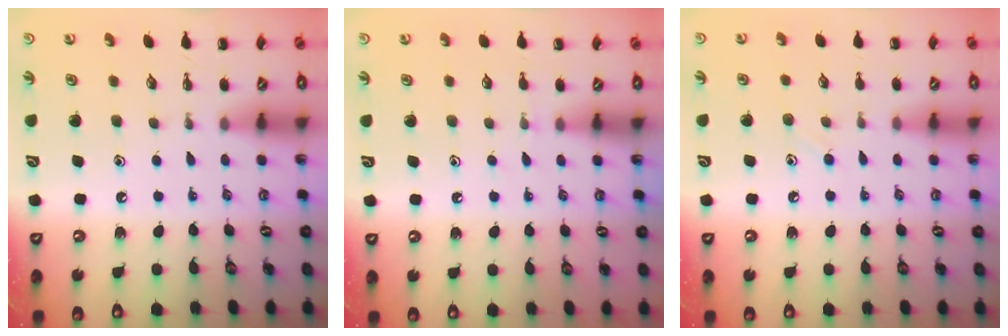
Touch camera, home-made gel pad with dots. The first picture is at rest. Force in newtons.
{"total": 3.2, "press": 3.0, "slide": 1.2}
{"total": 6.5, "press": 6.1, "slide": 2.2}